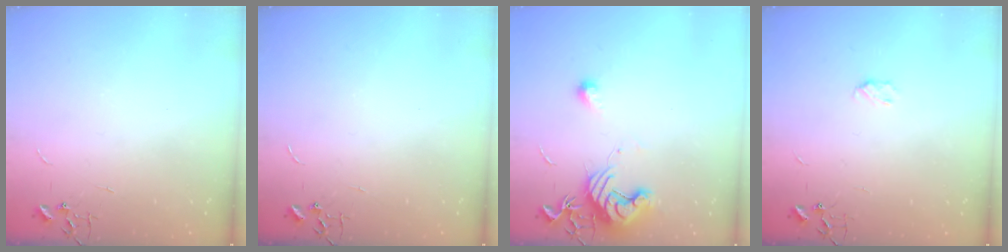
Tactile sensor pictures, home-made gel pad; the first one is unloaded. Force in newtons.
{"total": 0.0}
{"total": 12.6, "press": 12.5, "slide": 0.8}
{"total": 3.4, "press": 3.3, "slide": 0.5}